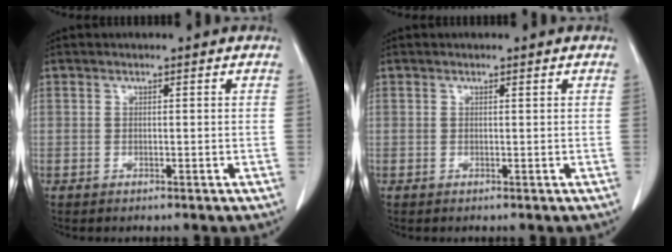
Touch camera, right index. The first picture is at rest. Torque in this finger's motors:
{"motor_torque": [-0.06, 0.01, -0.01, -0.01]}